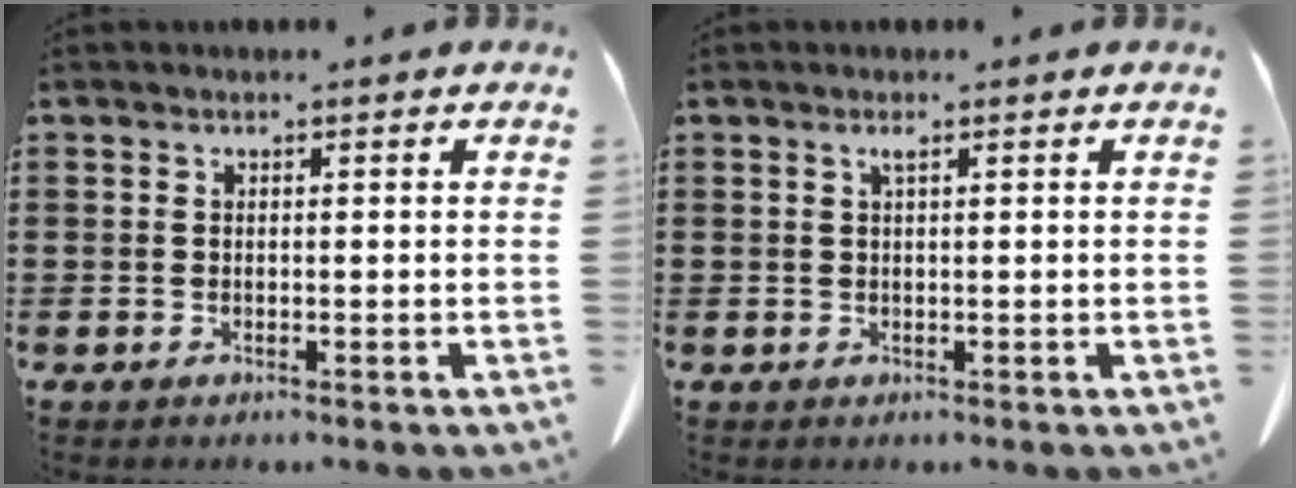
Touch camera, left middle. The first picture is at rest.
{"total": 1.0, "force": [0.4, 0.1, 0.8], "torque": [-0.018, 0.000, 0.009]}